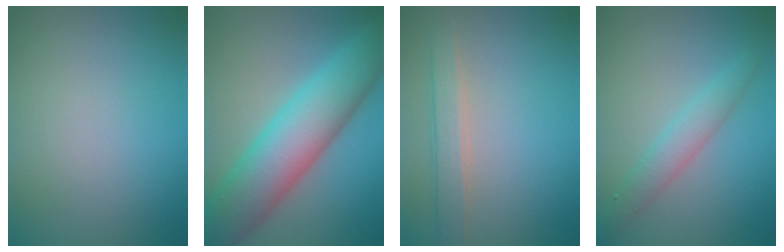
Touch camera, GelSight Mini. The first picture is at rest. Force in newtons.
{"total": 10.5, "press": 10.5, "slide": 0.0}
{"total": 2.6, "press": 2.6, "slide": 0.2}
{"total": 2.8, "press": 2.8, "slide": 0.1}